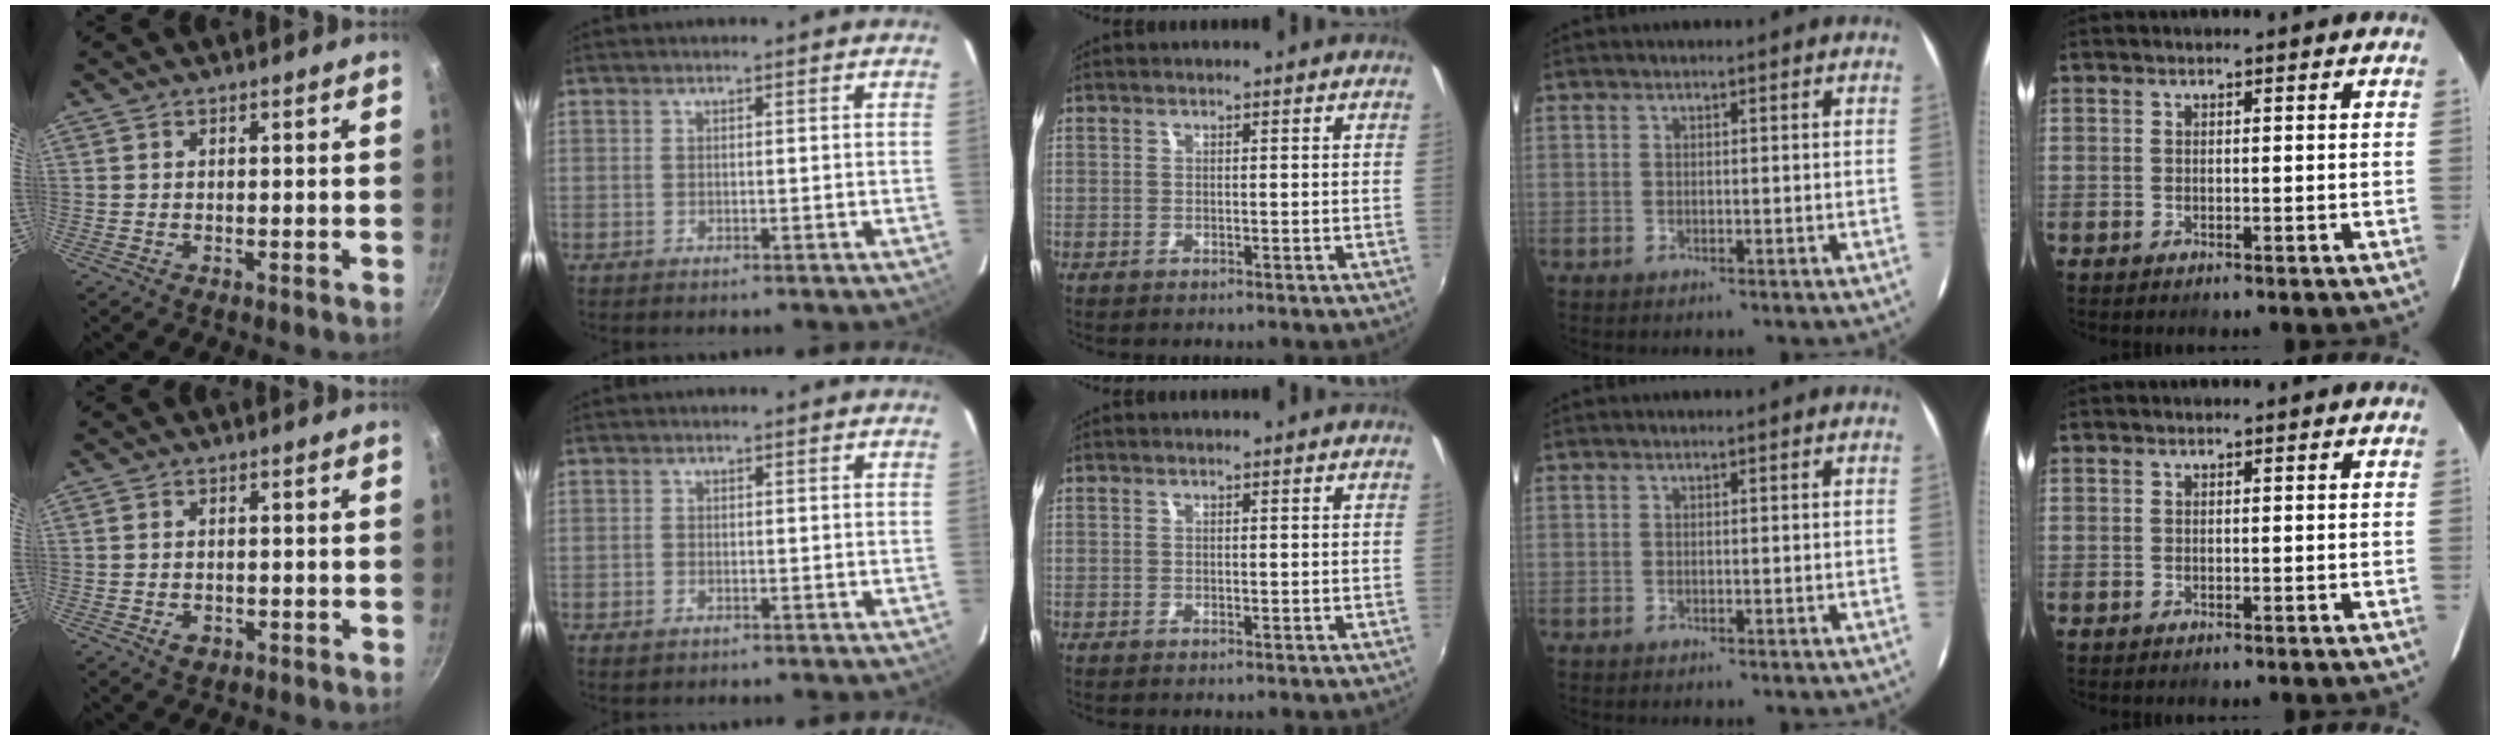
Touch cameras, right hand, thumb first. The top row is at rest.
{"thumb": {"total": 2.4, "force": [-0.9, 1.7, 1.4], "torque": [-0.022, 0.004, -0.012]}, "index": {"total": 1.3, "force": [-0.8, 0.9, 0.5], "torque": [-0.011, -0.001, -0.014]}}